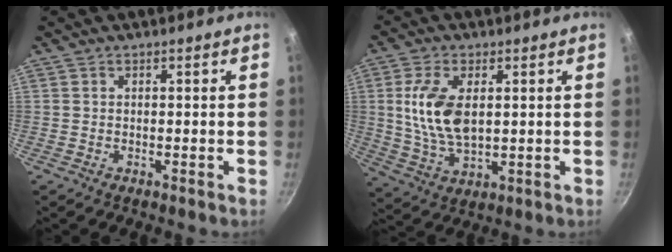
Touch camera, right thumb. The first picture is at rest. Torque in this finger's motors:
{"motor_torque": [-0.80, 1.17, 1.11, 0.60, 0.12]}